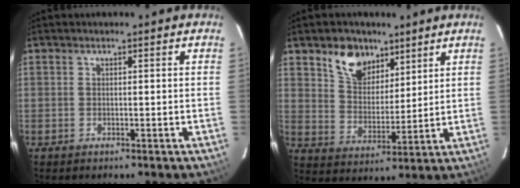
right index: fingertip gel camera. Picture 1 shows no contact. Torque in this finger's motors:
{"motor_torque": [0.20, 0.17, 0.28, 0.05]}